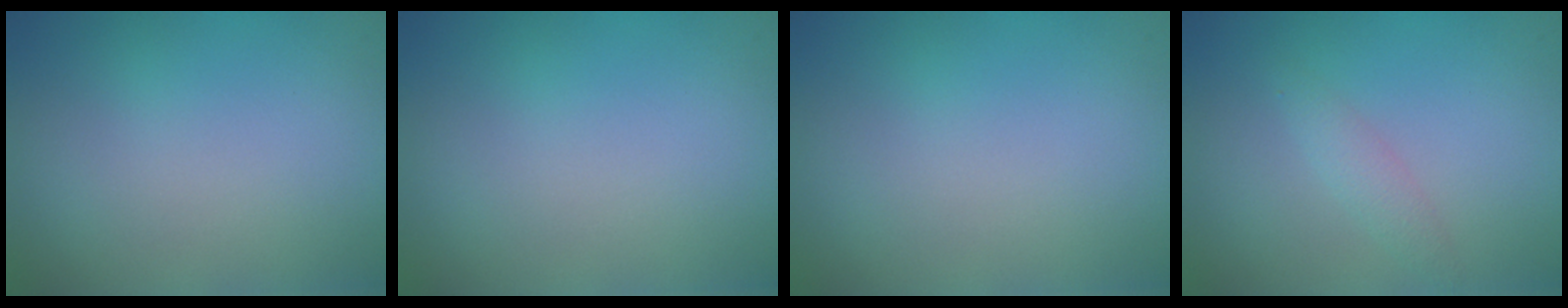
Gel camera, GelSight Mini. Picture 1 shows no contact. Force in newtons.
{"total": 0.0}
{"total": 0.0}
{"total": 1.3, "press": 1.3, "slide": 0.1}